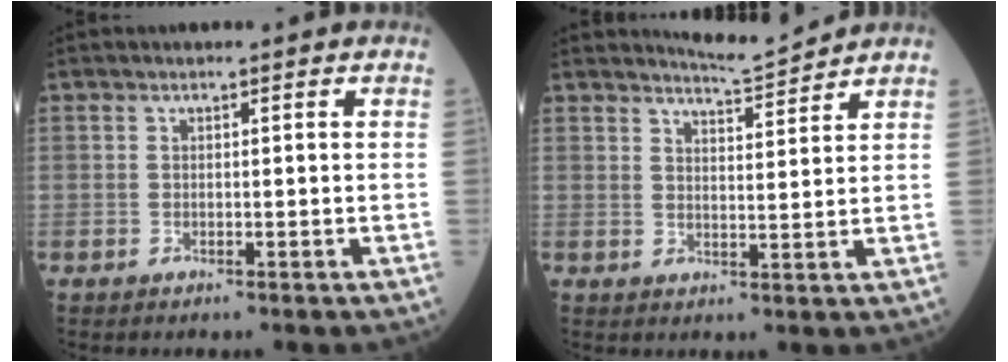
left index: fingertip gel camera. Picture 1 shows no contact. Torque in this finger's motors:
{"motor_torque": [-0.13, -0.15, -0.05, -0.01]}